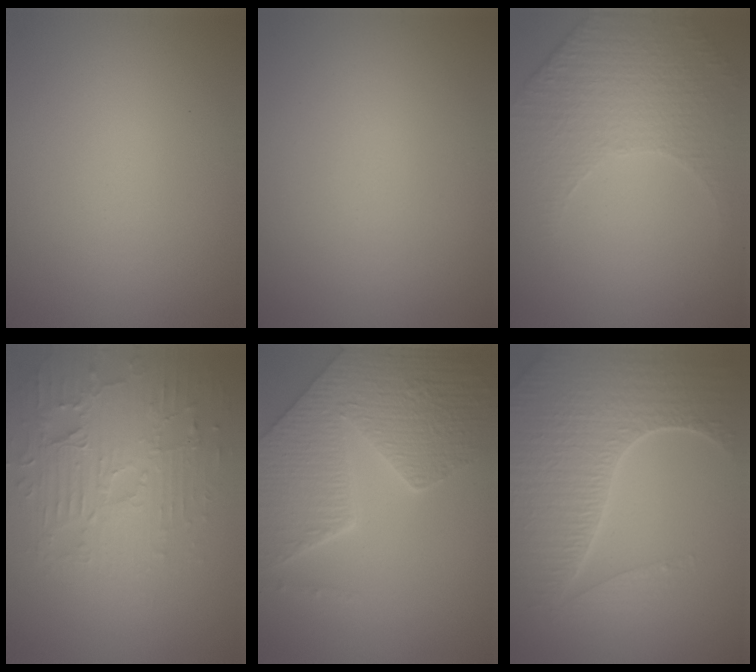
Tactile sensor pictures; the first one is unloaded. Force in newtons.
{"total": 0.0}
{"total": 5.0, "press": 3.3, "slide": 3.8}
{"total": 4.2, "press": 3.9, "slide": 1.6}
{"total": 8.3, "press": 6.1, "slide": 5.6}
{"total": 7.5, "press": 5.6, "slide": 5.0}